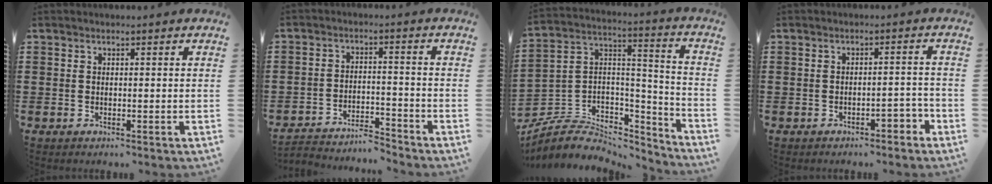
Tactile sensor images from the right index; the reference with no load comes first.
{"total": 3.8, "force": [-3.8, 0.4, 0.1], "torque": [-0.008, 0.005, -0.081]}
{"total": 5.7, "force": [-3.9, 3.9, 1.5], "torque": [-0.053, -0.007, -0.078]}
{"total": 2.6, "force": [-2.0, 0.7, 1.5], "torque": [-0.029, 0.004, -0.040]}